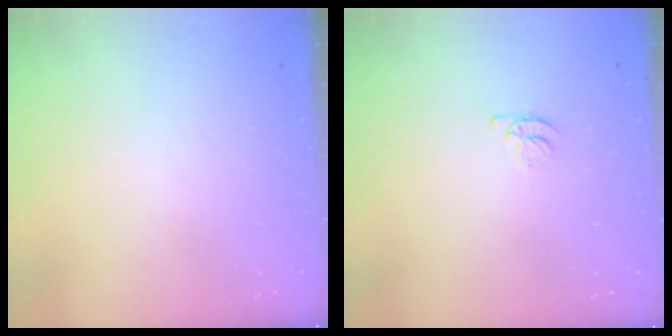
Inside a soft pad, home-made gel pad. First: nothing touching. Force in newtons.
{"total": 4.3, "press": 4.2, "slide": 0.5}